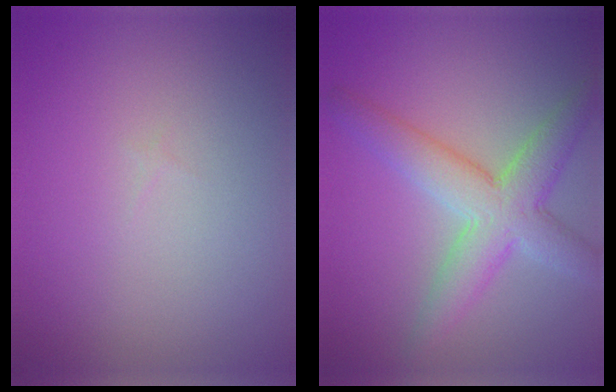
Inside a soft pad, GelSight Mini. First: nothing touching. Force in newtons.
{"total": 5.6, "press": 5.6, "slide": 0.2}